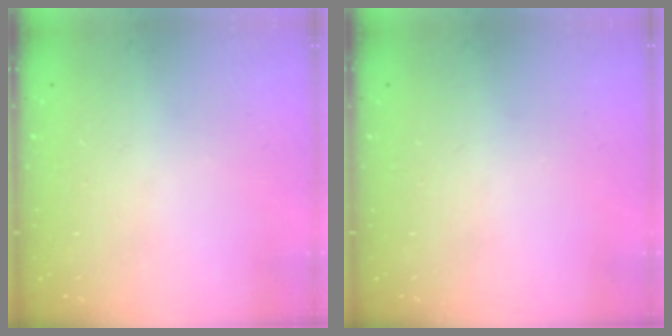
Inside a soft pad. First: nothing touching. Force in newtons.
{"total": 0.0}